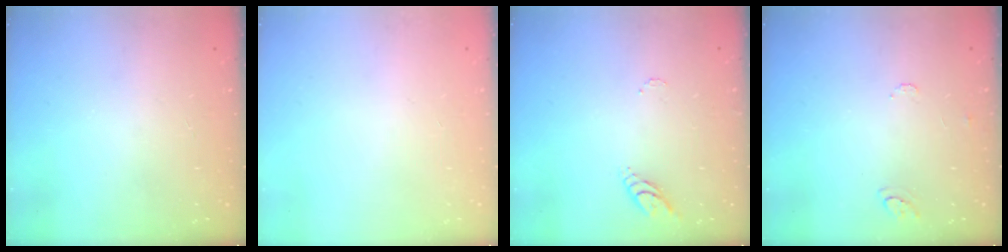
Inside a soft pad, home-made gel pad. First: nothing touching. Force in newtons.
{"total": 0.0}
{"total": 4.8, "press": 4.8, "slide": 0.4}
{"total": 6.3, "press": 6.3, "slide": 0.6}